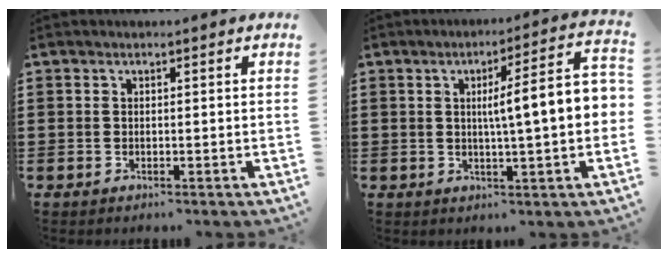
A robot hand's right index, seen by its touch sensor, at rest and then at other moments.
{"total": 8.4, "force": [0.5, 0.8, 8.4], "torque": [-0.138, -0.007, -0.001]}